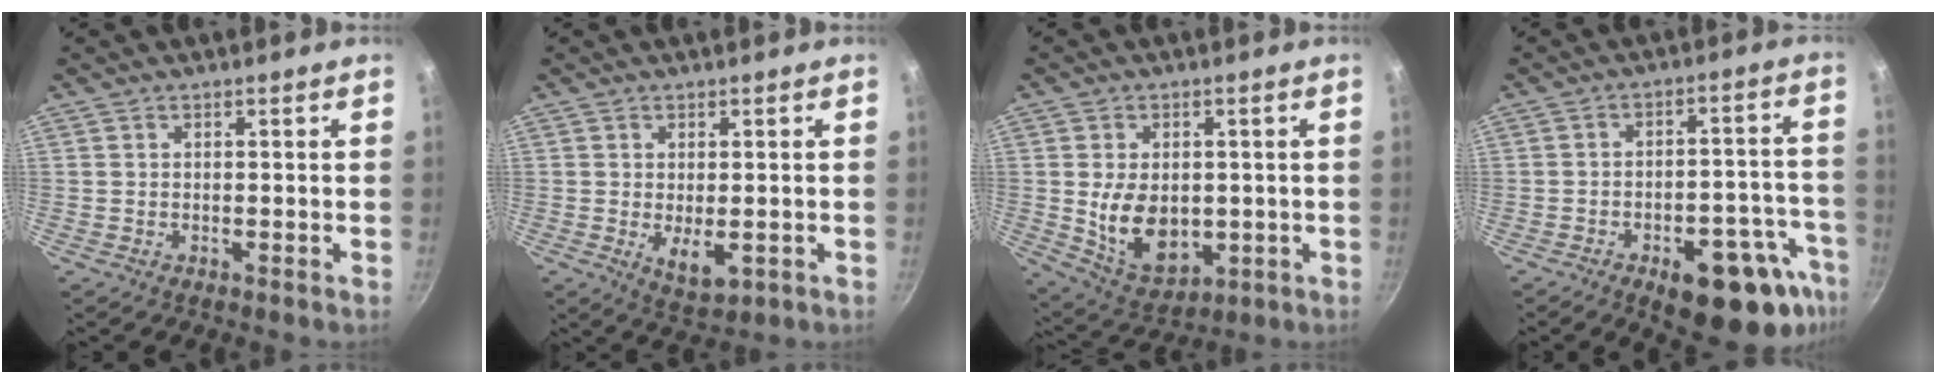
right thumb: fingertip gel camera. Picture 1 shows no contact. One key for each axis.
{"total": 5.6, "fx": -0.9, "fy": 3.0, "fz": 4.6, "tx": -0.067, "ty": -0.014, "tz": -0.002}
{"total": 12.0, "fx": -0.3, "fy": 8.4, "fz": 8.6, "tx": -0.125, "ty": -0.015, "tz": 0.017}
{"total": 17.7, "fx": -9.6, "fy": 7.8, "fz": 12.7, "tx": -0.094, "ty": 0.047, "tz": -0.118}